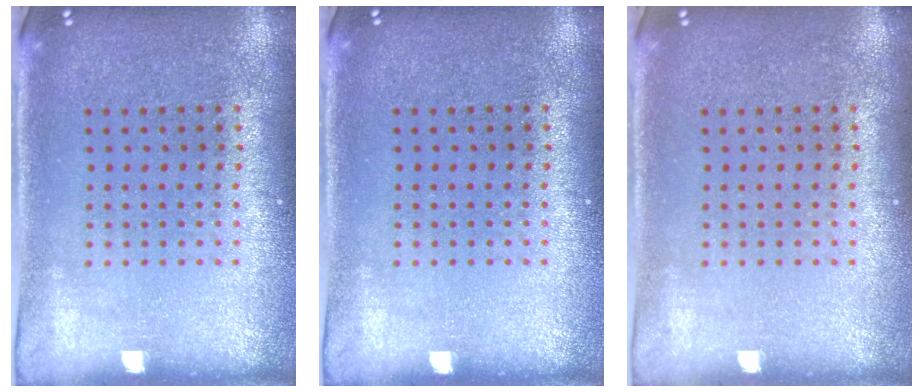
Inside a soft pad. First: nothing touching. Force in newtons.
{"total": 0.0}
{"total": 0.0}